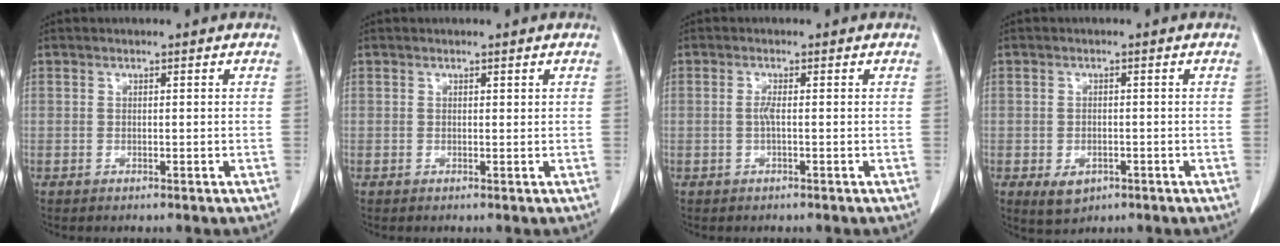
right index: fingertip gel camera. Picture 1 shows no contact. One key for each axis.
{"total": 0.0}
{"total": 1.3, "fx": -0.2, "fy": 0.0, "fz": 1.3, "tx": -0.030, "ty": 0.000, "tz": -0.005}
{"total": 3.4, "fx": -1.4, "fy": 2.3, "fz": 2.0, "tx": -0.032, "ty": -0.003, "tz": -0.008}